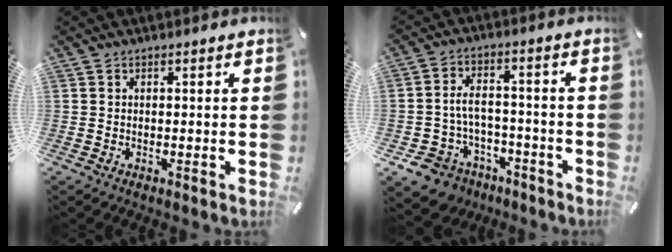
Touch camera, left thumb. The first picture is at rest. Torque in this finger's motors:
{"motor_torque": [0.60, 1.45, 0.12, 0.12, 0.09]}